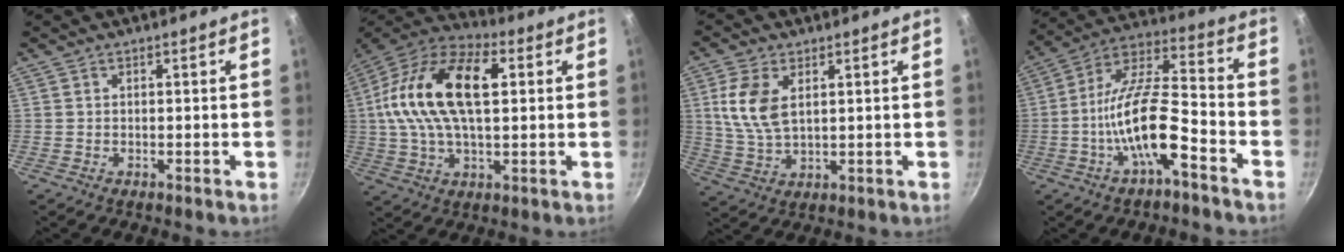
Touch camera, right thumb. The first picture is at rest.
{"total": 21.4, "force": [3.7, 11.4, 17.8], "torque": [-0.331, 0.026, 0.048]}
{"total": 7.1, "force": [1.6, 3.7, 5.9], "torque": [-0.122, -0.001, 0.031]}
{"total": 15.4, "force": [-6.3, 5.0, 13.1], "torque": [-0.234, 0.049, -0.124]}